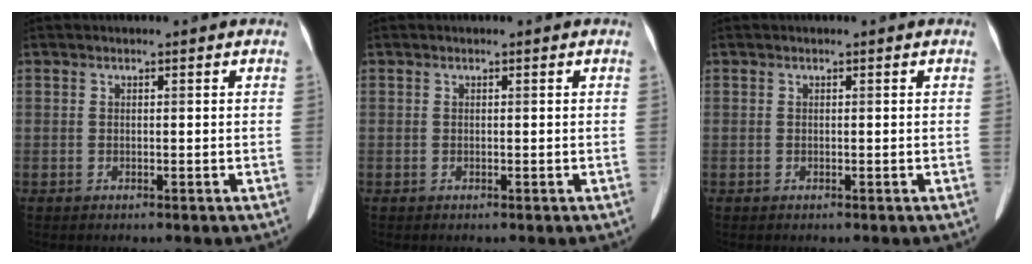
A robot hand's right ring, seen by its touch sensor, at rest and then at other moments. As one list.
[{"total": 0.0}, {"total": 0.0}]